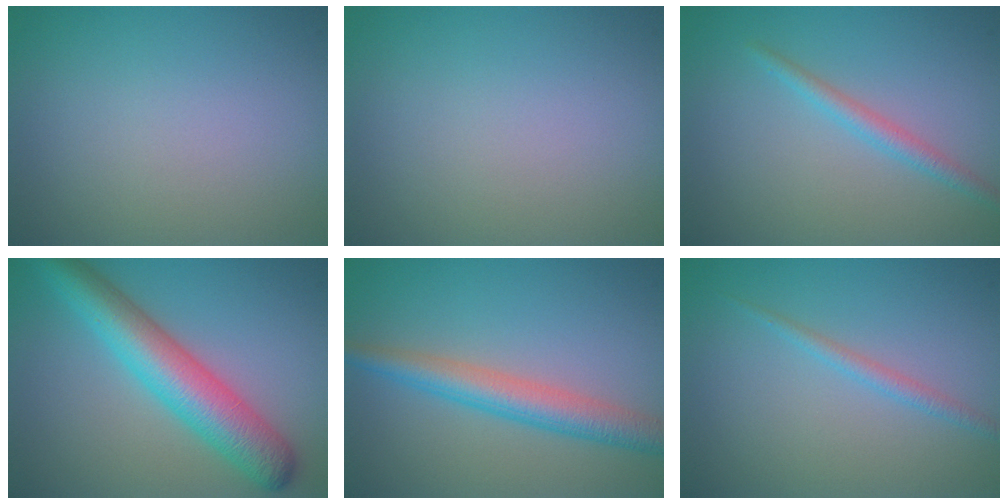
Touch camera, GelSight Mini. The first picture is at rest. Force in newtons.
{"total": 0.0}
{"total": 1.8, "press": 1.8, "slide": 0.1}
{"total": 7.0, "press": 7.0, "slide": 0.2}
{"total": 4.3, "press": 4.3, "slide": 0.1}
{"total": 1.3, "press": 1.3, "slide": 0.1}